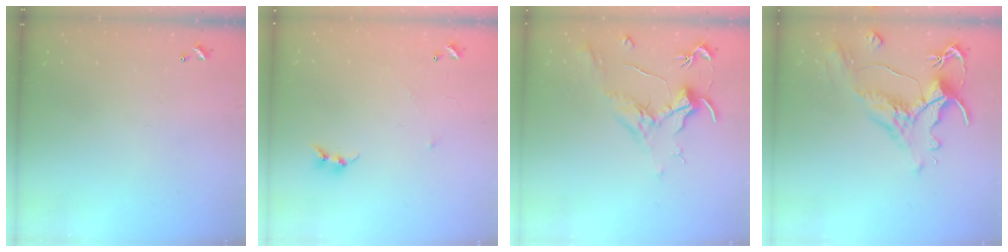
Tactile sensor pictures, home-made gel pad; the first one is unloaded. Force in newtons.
{"total": 5.3, "press": 5.3, "slide": 0.8}
{"total": 2.0, "press": 1.8, "slide": 0.8}
{"total": 1.6, "press": 0.0, "slide": 1.6}